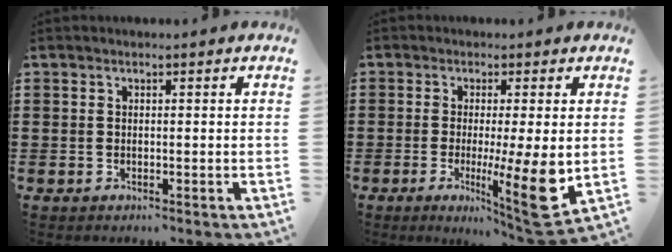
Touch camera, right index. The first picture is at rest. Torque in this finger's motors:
{"motor_torque": [0.23, 0.31, 0.18, 0.05]}